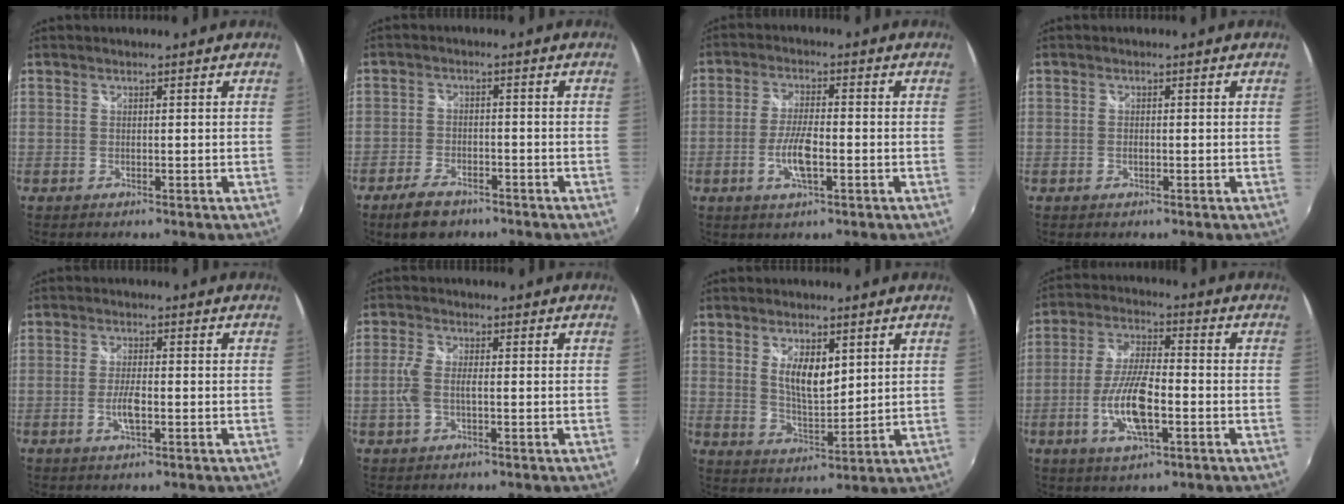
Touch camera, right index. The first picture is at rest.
{"total": 6.9, "force": [-5.1, 3.5, 3.2], "torque": [-0.088, -0.001, -0.087]}
{"total": 6.6, "force": [-2.2, 1.8, 6.0], "torque": [-0.124, -0.003, -0.041]}
{"total": 0.7, "force": [-0.2, 0.4, 0.5], "torque": [-0.012, -0.002, -0.005]}
{"total": 3.8, "force": [-1.2, 1.1, 3.5], "torque": [-0.073, -0.004, -0.023]}
{"total": 4.5, "force": [-0.8, 1.9, 4.0], "torque": [-0.088, 0.002, -0.015]}
{"total": 7.5, "force": [2.7, 3.3, 6.2], "torque": [-0.107, -0.005, 0.053]}
{"total": 11.4, "force": [-3.5, 3.4, 10.3], "torque": [-0.211, -0.004, -0.068]}